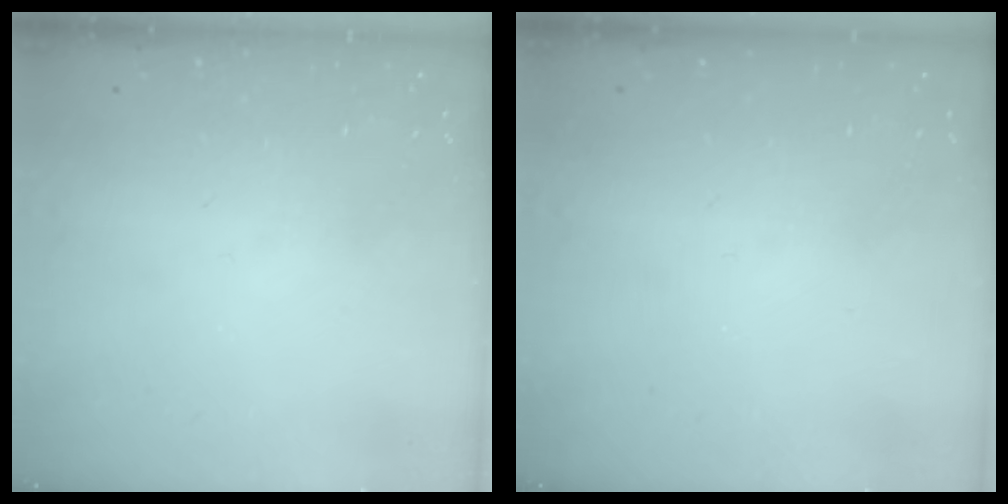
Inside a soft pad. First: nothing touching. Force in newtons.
{"total": 0.0}